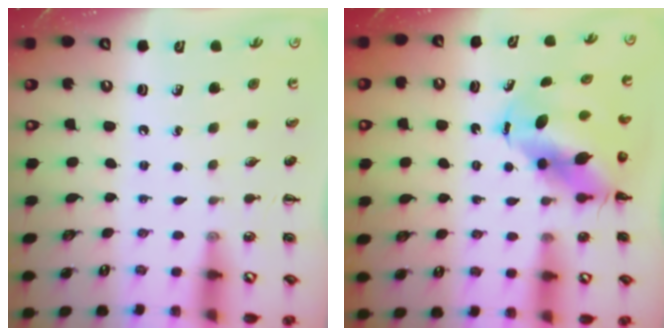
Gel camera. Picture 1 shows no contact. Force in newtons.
{"total": 9.5, "press": 9.1, "slide": 2.7}